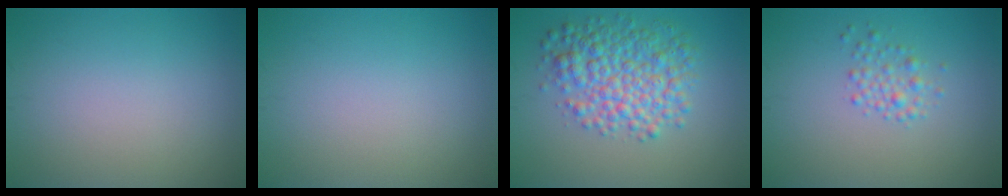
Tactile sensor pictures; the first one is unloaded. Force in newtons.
{"total": 0.0}
{"total": 6.1, "press": 6.1, "slide": 0.0}
{"total": 1.7, "press": 1.7, "slide": 0.1}